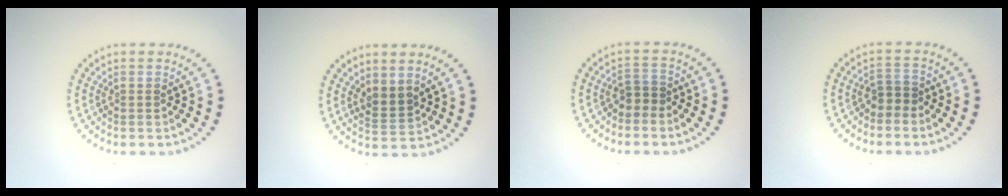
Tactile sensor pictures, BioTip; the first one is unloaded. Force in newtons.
{"total": 2.0, "press": 1.5, "slide": 1.2}
{"total": 1.6, "press": 1.2, "slide": 1.0}
{"total": 1.6, "press": 1.2, "slide": 1.0}